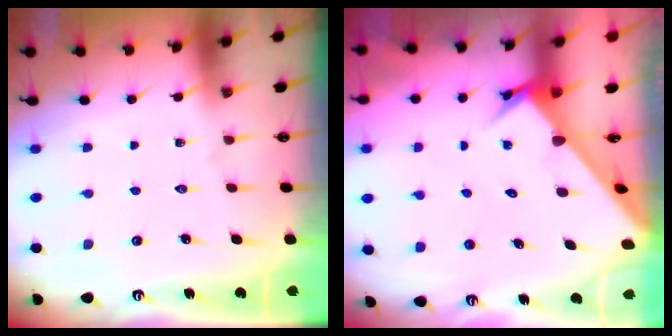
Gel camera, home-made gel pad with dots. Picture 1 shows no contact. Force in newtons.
{"total": 2.8, "press": 2.8, "slide": 0.3}